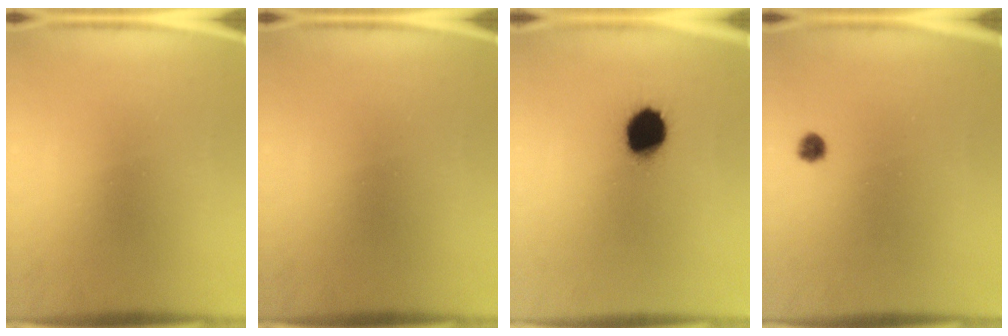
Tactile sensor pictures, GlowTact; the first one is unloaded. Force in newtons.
{"total": 0.0}
{"total": 11.1}
{"total": 1.7}